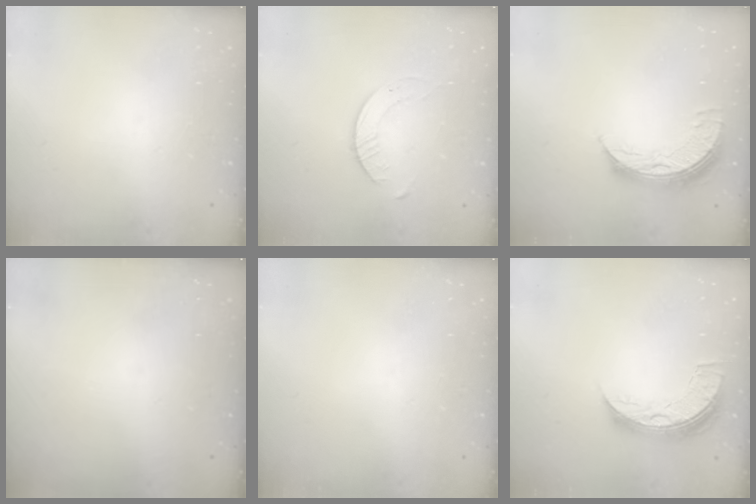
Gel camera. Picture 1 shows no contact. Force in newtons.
{"total": 3.6, "press": 3.5, "slide": 0.4}
{"total": 9.4, "press": 9.4, "slide": 0.9}
{"total": 0.0}
{"total": 0.0}
{"total": 9.0, "press": 9.0, "slide": 0.8}